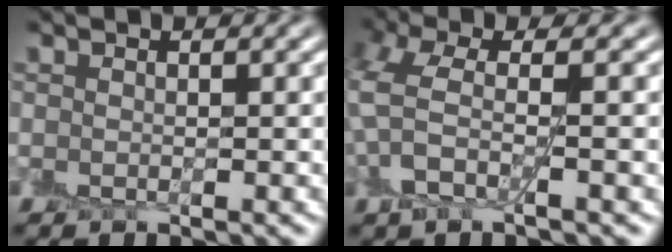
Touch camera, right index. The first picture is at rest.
{"total": 4.2, "force": [0.1, 1.9, 3.7], "torque": [-0.083, 0.004, -0.004]}